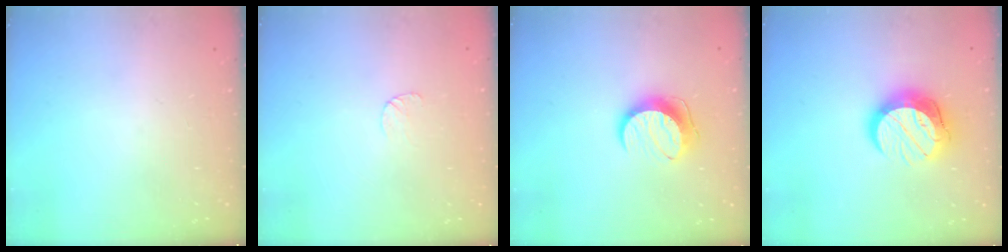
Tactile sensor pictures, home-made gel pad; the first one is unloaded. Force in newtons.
{"total": 3.7, "press": 3.7, "slide": 0.3}
{"total": 10.1, "press": 10.1, "slide": 0.5}
{"total": 13.6, "press": 13.6, "slide": 1.2}